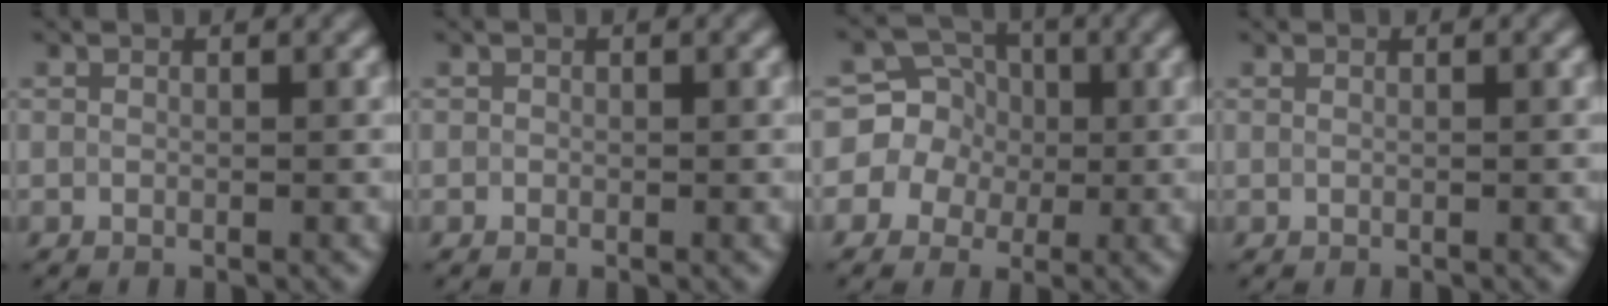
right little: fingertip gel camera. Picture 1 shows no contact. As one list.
[{"total": 0.0}, {"total": 6.0, "force": [-0.2, 5.7, 1.8], "torque": [-0.029, 0.033, -0.037]}, {"total": 0.0}]